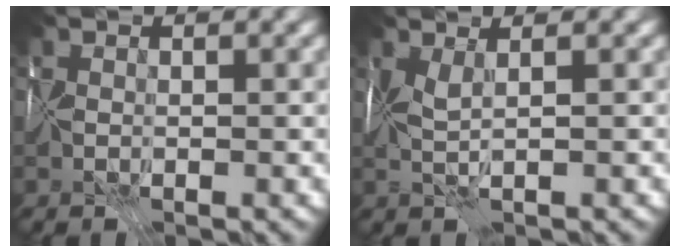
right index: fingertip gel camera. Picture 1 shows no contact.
{"total": 1.9, "force": [0.8, 0.2, 1.7], "torque": [-0.033, 0.008, 0.012]}